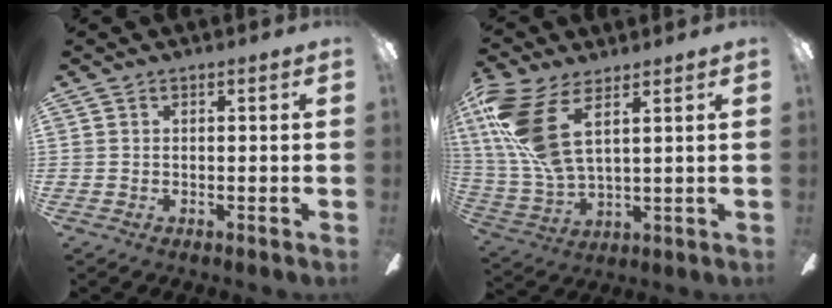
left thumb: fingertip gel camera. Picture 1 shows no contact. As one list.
[{"total": 15.4, "force": [7.4, 6.4, 11.8], "torque": [-0.273, -0.034, 0.134]}]